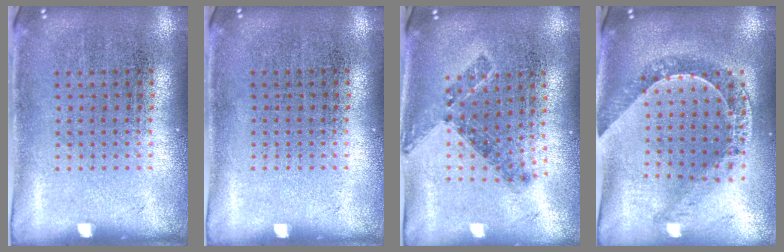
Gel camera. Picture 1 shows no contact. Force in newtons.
{"total": 0.0}
{"total": 0.8, "press": 0.8, "slide": 0.3}
{"total": 1.1, "press": 1.0, "slide": 0.2}